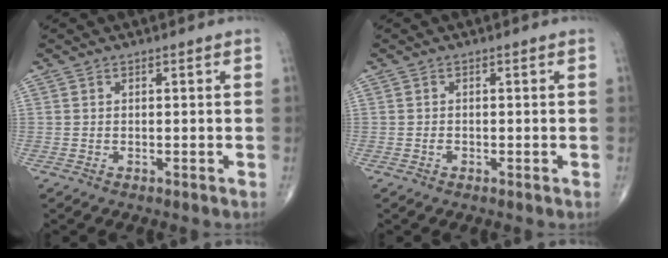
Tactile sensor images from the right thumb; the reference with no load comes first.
{"total": 0.7, "force": [-0.3, 0.4, 0.5], "torque": [-0.008, 0.000, -0.007]}